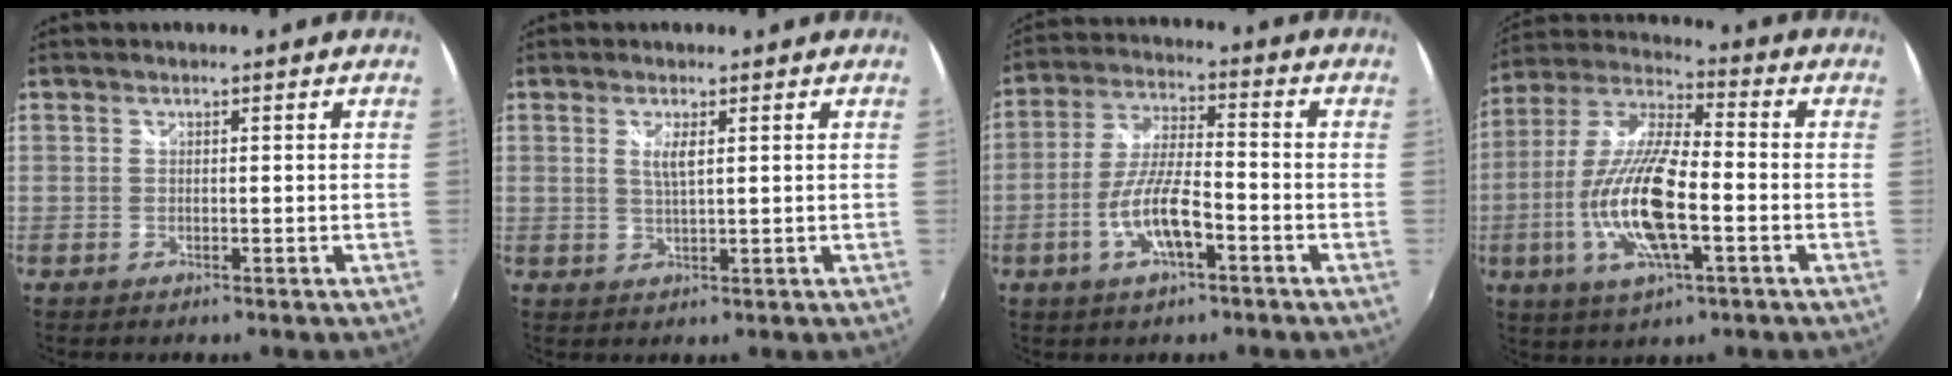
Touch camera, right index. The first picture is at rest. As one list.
[{"total": 2.7, "force": [0.9, 0.5, 2.5], "torque": [-0.046, -0.003, 0.015]}, {"total": 9.8, "force": [-4.3, 2.6, 8.5], "torque": [-0.175, -0.002, -0.077]}, {"total": 17.2, "force": [-4.5, 5.2, 15.8], "torque": [-0.324, -0.013, -0.088]}]